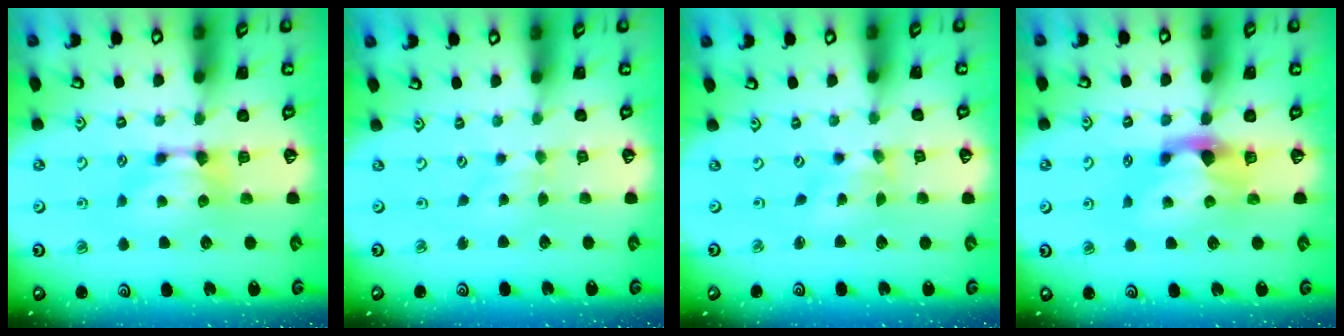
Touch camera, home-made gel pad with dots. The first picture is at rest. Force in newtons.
{"total": 2.8, "press": 2.8, "slide": 0.2}
{"total": 2.9, "press": 2.7, "slide": 0.9}
{"total": 2.3, "press": 1.9, "slide": 1.2}